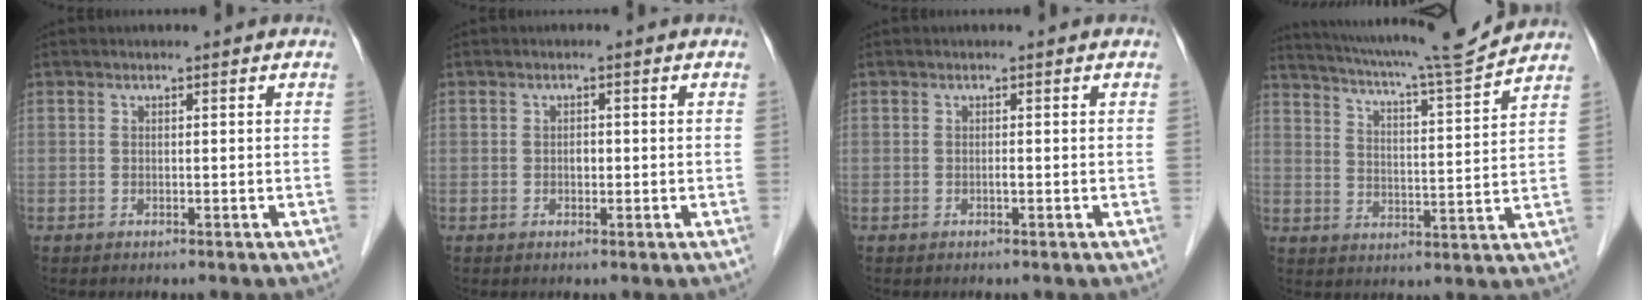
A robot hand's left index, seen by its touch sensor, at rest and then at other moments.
{"total": 0.9, "force": [-0.1, 0.6, 0.7], "torque": [-0.012, 0.002, -0.002]}
{"total": 0.0}
{"total": 14.2, "force": [13.2, -1.3, 4.9], "torque": [-0.093, -0.023, 0.194]}